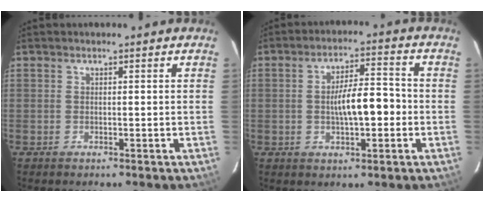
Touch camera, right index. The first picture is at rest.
{"total": 7.7, "force": [-0.9, 2.3, 7.3], "torque": [-0.130, 0.017, -0.016]}